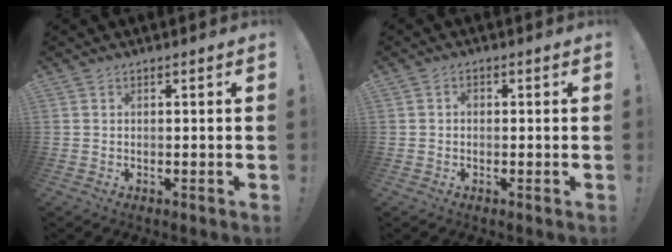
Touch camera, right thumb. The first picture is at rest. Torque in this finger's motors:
{"motor_torque": [0.22, 0.17, 0.20, -0.08, -0.01]}